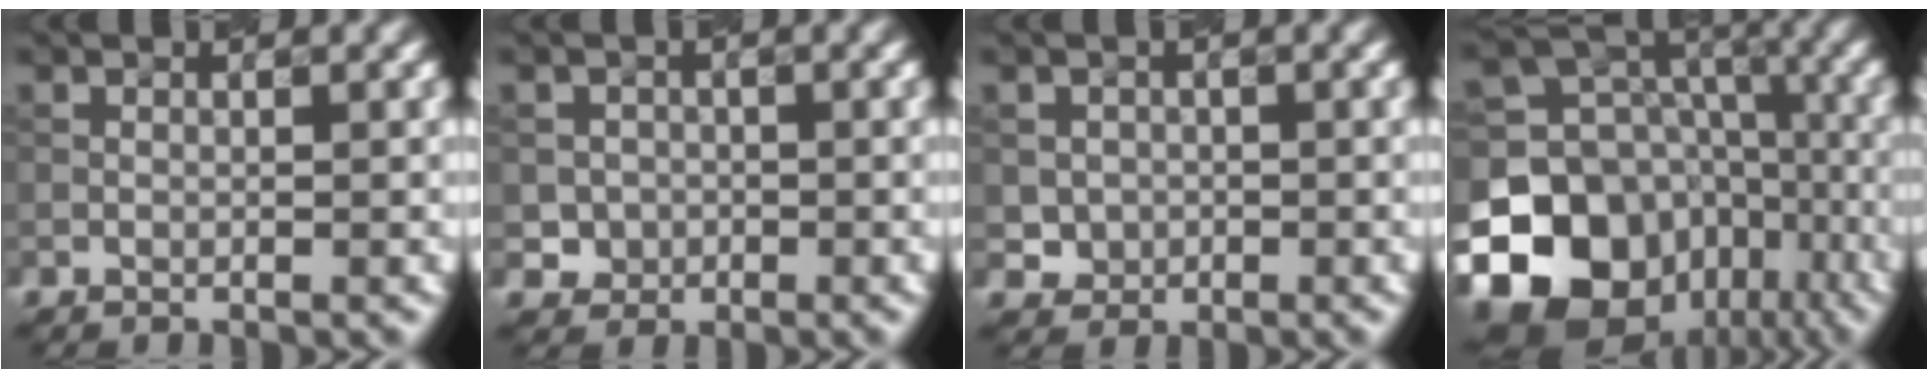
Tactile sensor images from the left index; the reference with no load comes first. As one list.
[{"total": 1.9, "force": [-0.4, 1.8, 0.2], "torque": [0.011, 0.001, -0.007]}, {"total": 1.8, "force": [-0.2, 1.8, 0.4], "torque": [0.001, -0.004, -0.002]}, {"total": 17.9, "force": [-8.0, 13.9, 8.0], "torque": [-0.176, -0.023, -0.130]}]